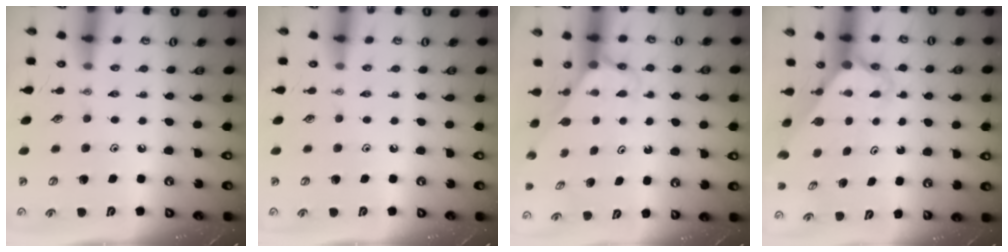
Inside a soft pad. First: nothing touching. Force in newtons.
{"total": 0.0}
{"total": 2.7, "press": 2.7, "slide": 0.2}
{"total": 3.1, "press": 3.1, "slide": 0.2}